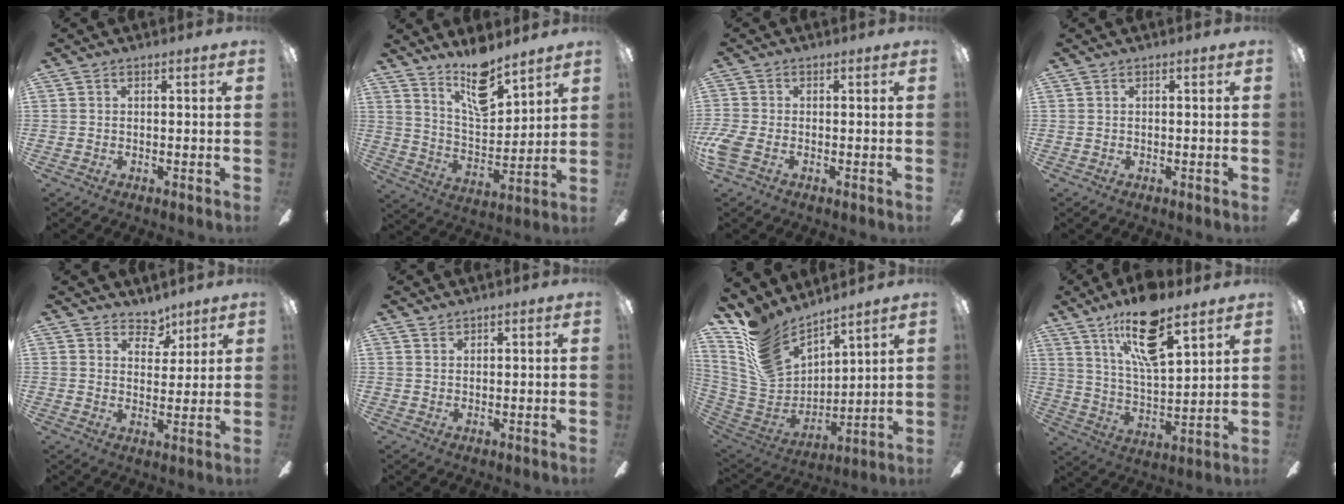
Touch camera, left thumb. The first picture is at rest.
{"total": 14.1, "force": [10.9, 4.8, 7.7], "torque": [-0.130, -0.068, 0.189]}
{"total": 3.7, "force": [-1.3, 2.2, 2.7], "torque": [-0.069, -0.002, -0.028]}
{"total": 0.0}
{"total": 5.9, "force": [4.5, 3.6, 1.4], "torque": [-0.003, -0.032, 0.078]}
{"total": 1.0, "force": [1.0, 0.4, -0.1], "torque": [0.001, -0.002, 0.019]}
{"total": 13.9, "force": [10.7, 6.9, 5.6], "torque": [-0.149, -0.082, 0.207]}
{"total": 16.9, "force": [11.4, 5.6, 11.2], "torque": [-0.202, -0.051, 0.191]}